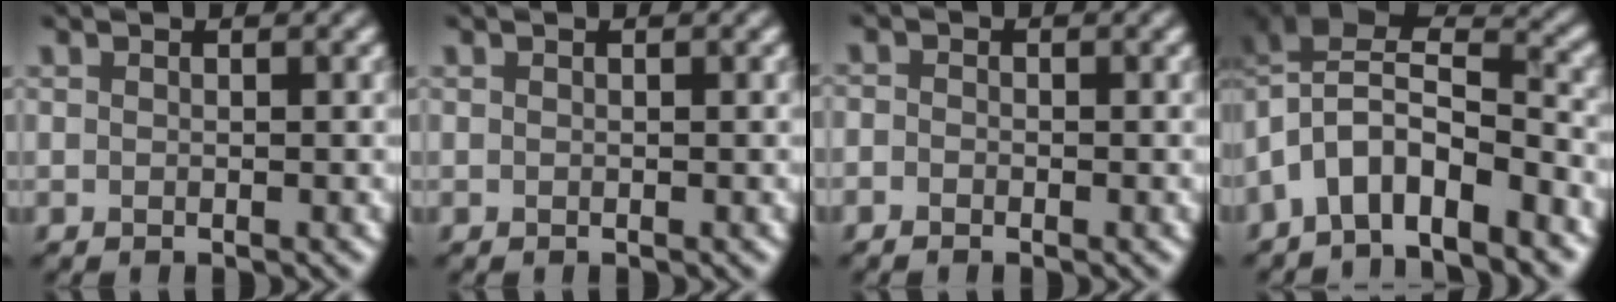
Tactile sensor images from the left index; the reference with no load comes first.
{"total": 0.0}
{"total": 0.9, "force": [-0.5, 0.6, 0.3], "torque": [-0.003, -0.002, -0.013]}
{"total": 7.8, "force": [-4.0, 3.6, 5.6], "torque": [-0.091, 0.013, -0.081]}